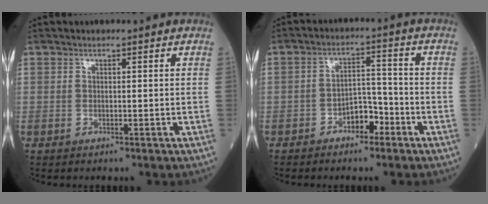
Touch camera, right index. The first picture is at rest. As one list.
[{"total": 4.7, "force": [-2.8, 2.4, 2.9], "torque": [-0.041, 0.017, -0.050]}]